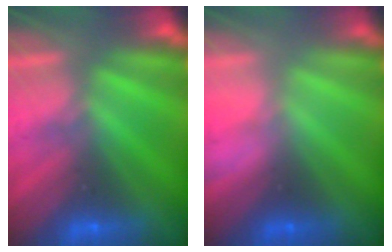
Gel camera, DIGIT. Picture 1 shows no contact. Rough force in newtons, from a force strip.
{"total": 2.8}